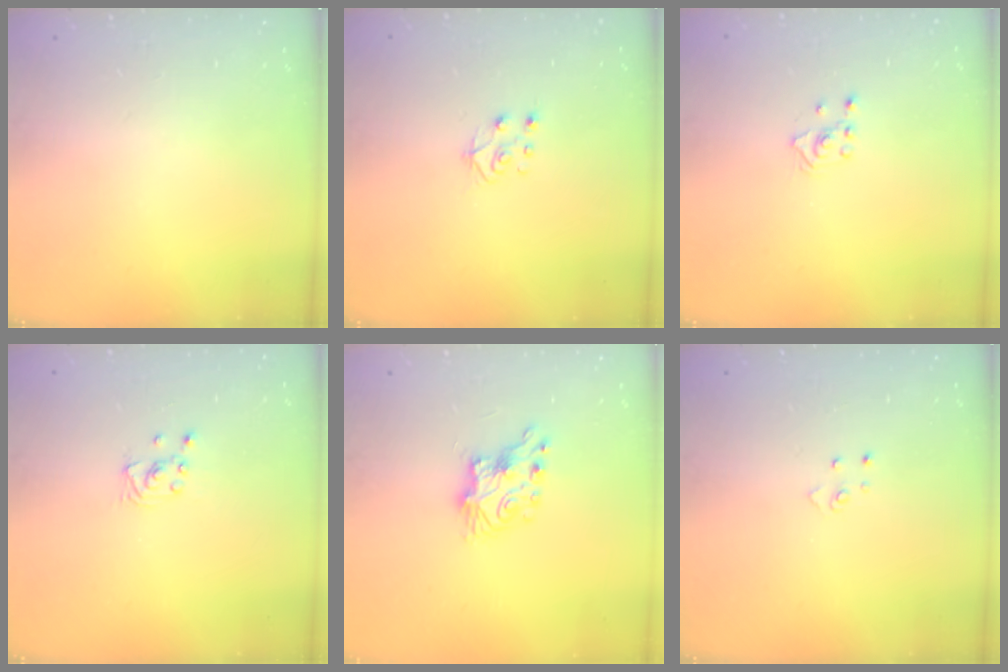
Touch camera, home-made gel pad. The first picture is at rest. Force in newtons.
{"total": 6.9, "press": 6.9, "slide": 0.6}
{"total": 2.4, "press": 2.2, "slide": 0.8}
{"total": 2.3, "press": 2.3, "slide": 0.2}
{"total": 7.5, "press": 7.5, "slide": 0.4}
{"total": 4.1, "press": 4.1, "slide": 0.4}